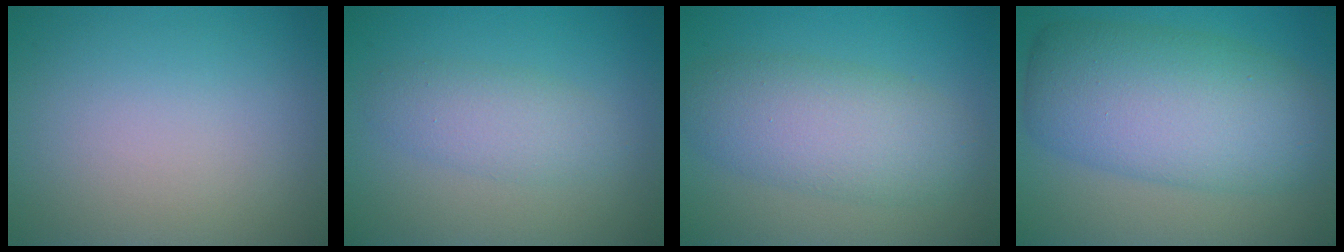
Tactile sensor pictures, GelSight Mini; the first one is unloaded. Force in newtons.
{"total": 2.7, "press": 2.7, "slide": 0.0}
{"total": 5.9, "press": 5.9, "slide": 0.2}
{"total": 9.6, "press": 9.6, "slide": 0.2}